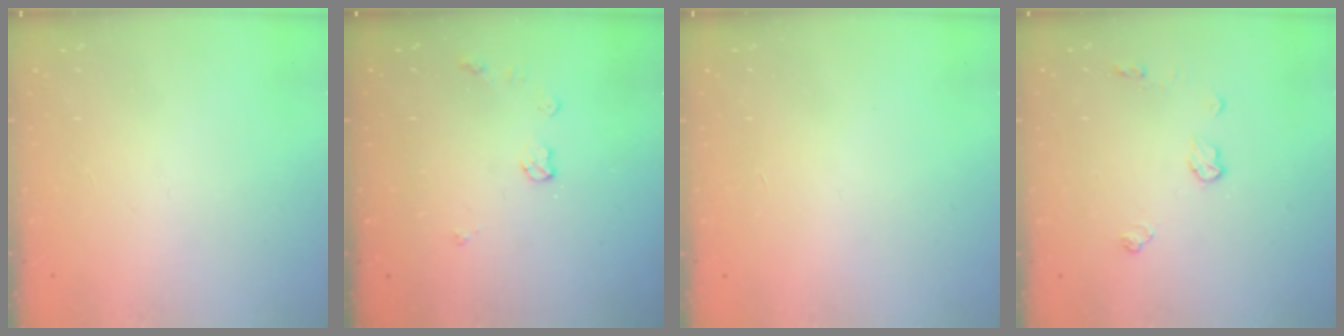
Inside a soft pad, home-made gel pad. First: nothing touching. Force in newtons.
{"total": 5.7, "press": 5.7, "slide": 0.4}
{"total": 0.0}
{"total": 6.8, "press": 6.8, "slide": 0.5}